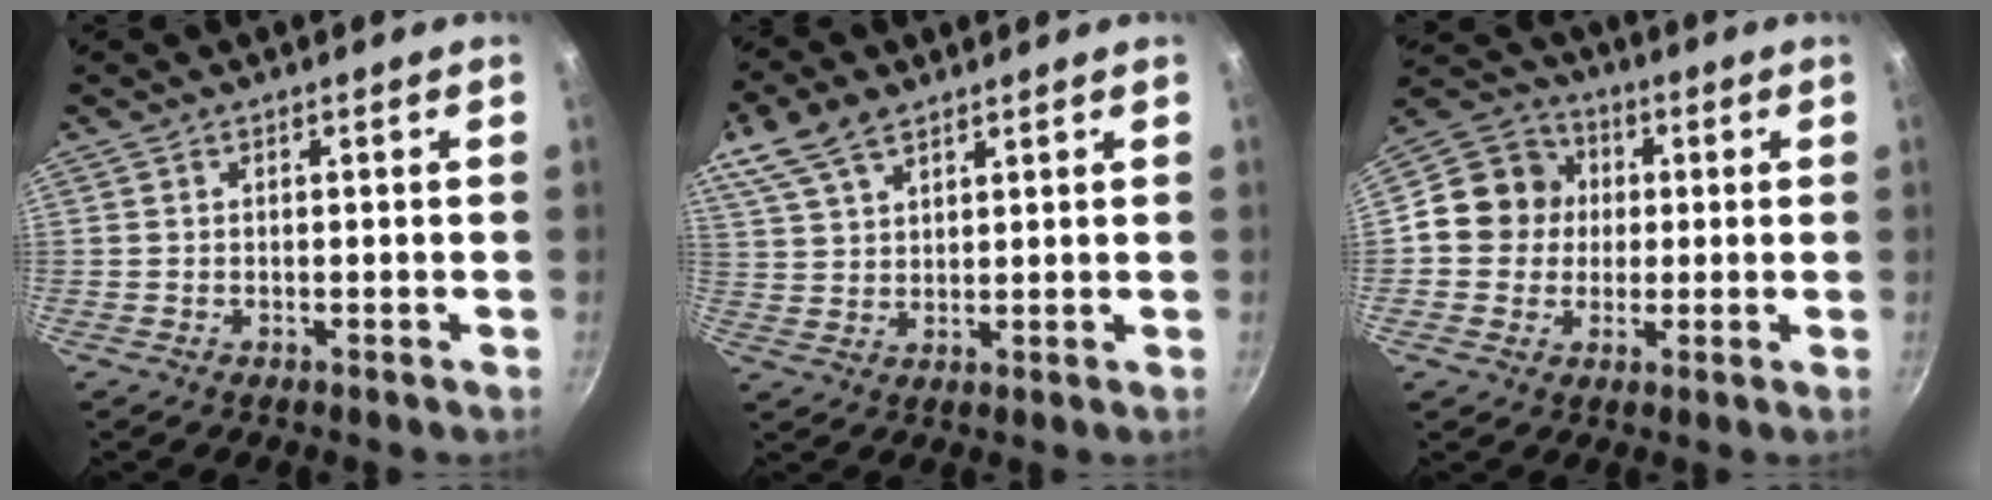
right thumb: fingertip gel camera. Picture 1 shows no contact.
{"total": 10.4, "force": [6.8, 5.3, 5.8], "torque": [-0.111, 0.002, 0.133]}
{"total": 11.1, "force": [0.8, 10.3, 4.2], "torque": [-0.035, 0.020, -0.006]}